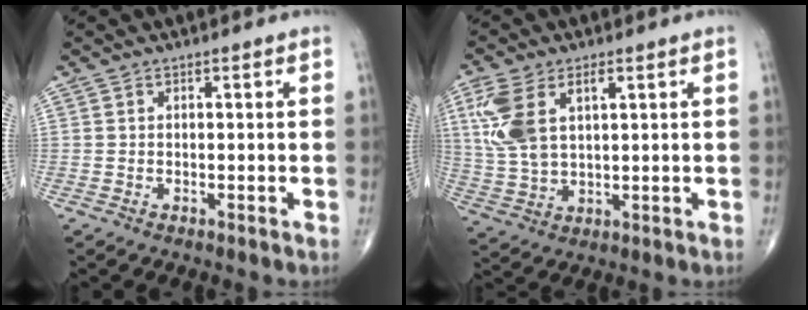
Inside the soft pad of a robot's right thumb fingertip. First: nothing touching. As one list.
[{"total": 10.9, "force": [3.6, 5.8, 8.6], "torque": [-0.193, 0.002, 0.078]}]